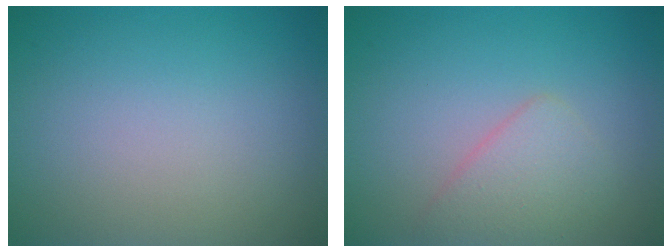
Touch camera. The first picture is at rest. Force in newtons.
{"total": 2.4, "press": 2.4, "slide": 0.1}